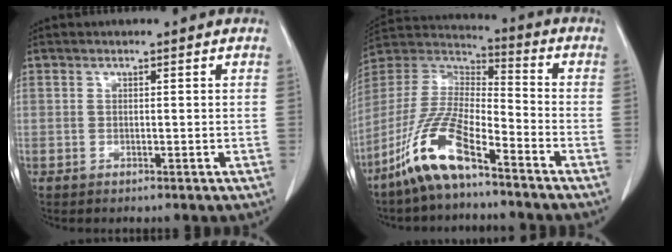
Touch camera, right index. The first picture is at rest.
{"total": 13.1, "force": [-8.6, 2.6, 9.6], "torque": [-0.212, -0.004, -0.168]}